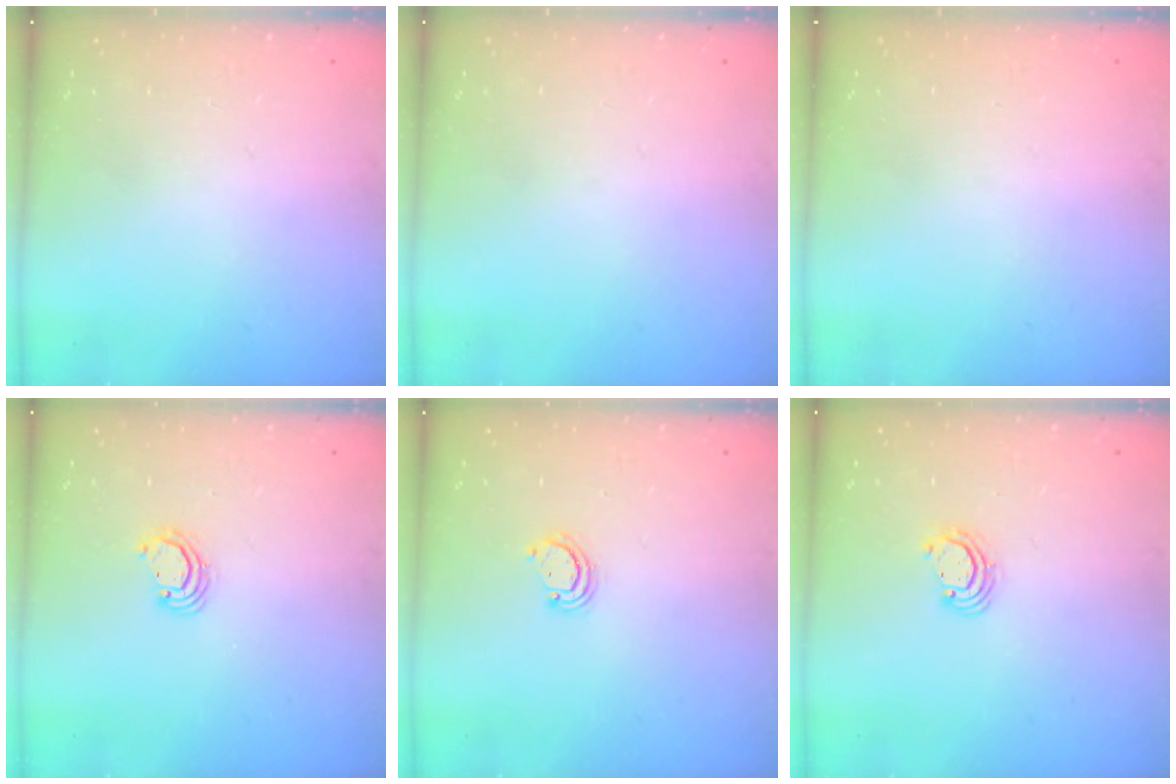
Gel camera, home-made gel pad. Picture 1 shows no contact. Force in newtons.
{"total": 0.0}
{"total": 0.0}
{"total": 3.0, "press": 3.0, "slide": 0.3}
{"total": 2.3, "press": 2.3, "slide": 0.3}
{"total": 2.6, "press": 2.6, "slide": 0.1}